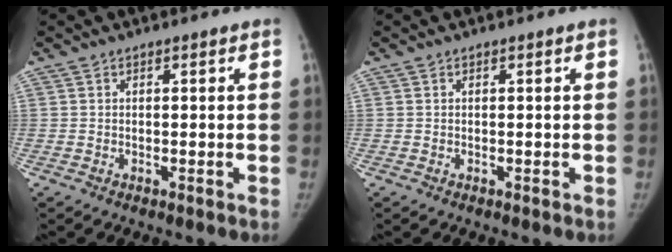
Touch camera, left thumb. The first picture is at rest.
{"total": 0.0}